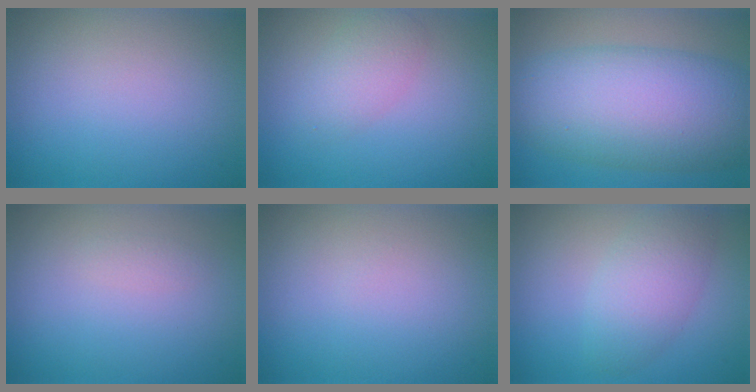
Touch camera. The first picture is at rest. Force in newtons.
{"total": 2.6, "press": 2.6, "slide": 0.1}
{"total": 12.1, "press": 12.1, "slide": 0.1}
{"total": 0.6, "press": 0.6, "slide": 0.0}
{"total": 0.0}
{"total": 3.9, "press": 3.9, "slide": 0.2}